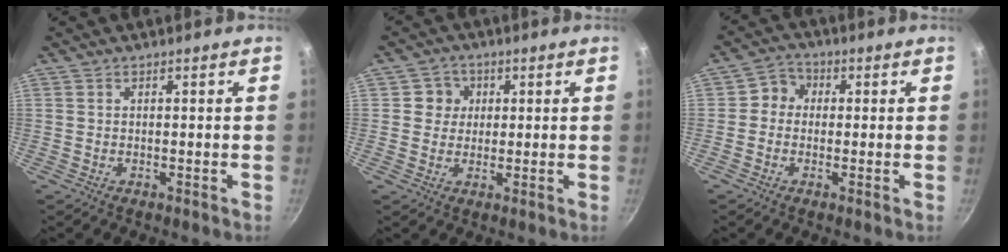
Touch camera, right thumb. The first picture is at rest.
{"total": 4.5, "force": [0.9, 4.3, 1.0], "torque": [0.013, 0.005, 0.008]}
{"total": 4.7, "force": [-0.1, 4.1, 2.2], "torque": [-0.015, 0.015, -0.014]}